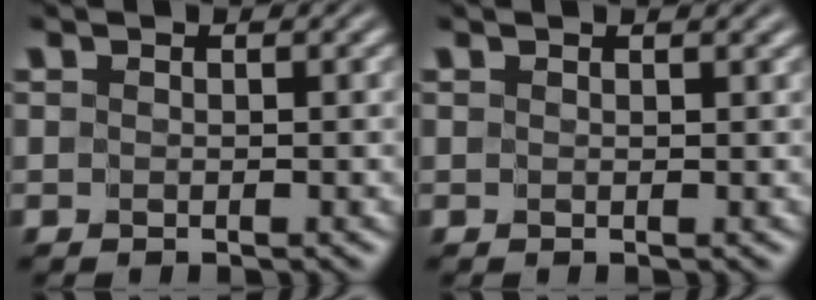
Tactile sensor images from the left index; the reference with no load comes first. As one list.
[{"total": 0.8, "force": [0.7, 0.1, 0.4], "torque": [-0.005, -0.002, 0.005]}]